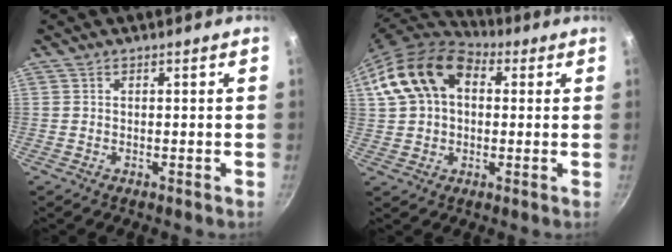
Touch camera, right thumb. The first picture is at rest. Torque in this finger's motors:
{"motor_torque": [-0.49, 1.42, 0.30, -0.46, 0.38]}